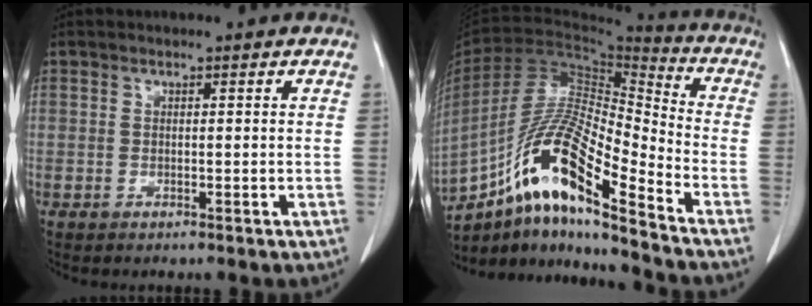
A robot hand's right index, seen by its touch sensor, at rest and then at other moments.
{"total": 17.3, "force": [-10.9, 1.9, 13.2], "torque": [-0.257, 0.002, -0.194]}